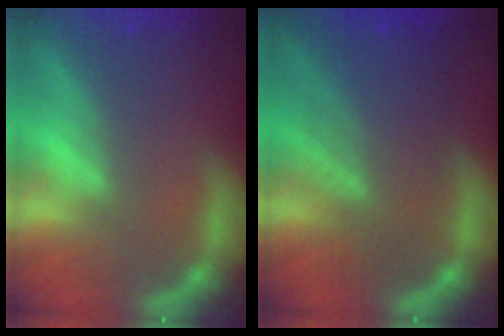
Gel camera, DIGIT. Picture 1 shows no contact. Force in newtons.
{"total": 7.6}